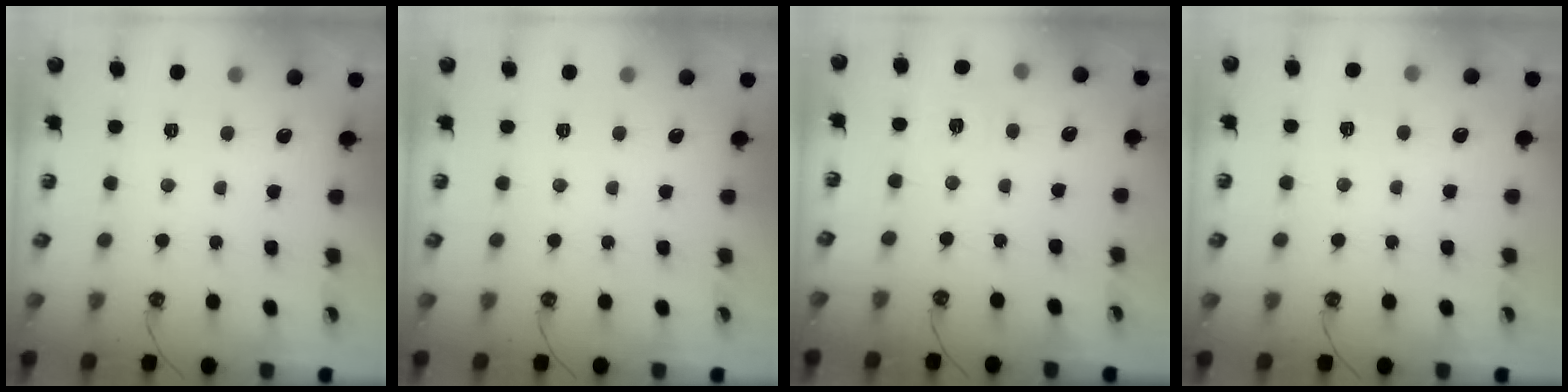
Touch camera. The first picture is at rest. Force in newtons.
{"total": 0.0}
{"total": 5.6, "press": 5.6, "slide": 0.5}
{"total": 4.0, "press": 4.0, "slide": 0.4}